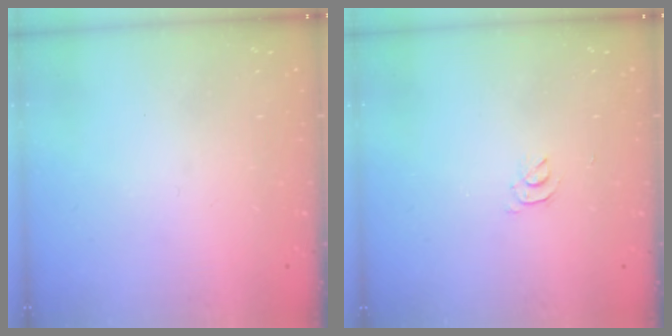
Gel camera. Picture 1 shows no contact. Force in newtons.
{"total": 2.9, "press": 2.9, "slide": 0.5}